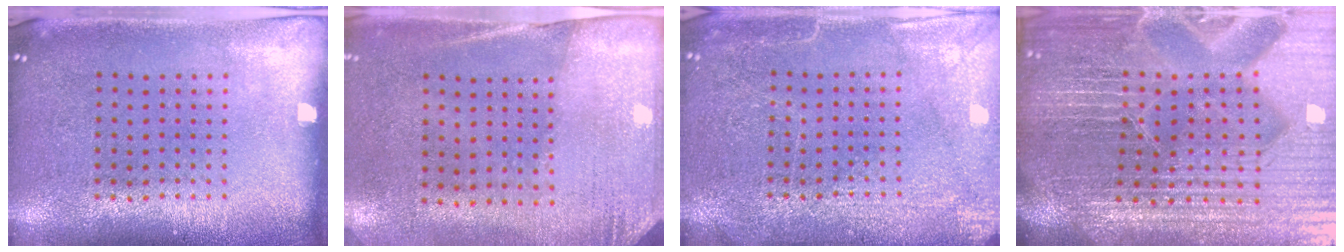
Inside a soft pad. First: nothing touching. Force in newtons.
{"total": 2.6, "press": 2.3, "slide": 1.3}
{"total": 4.0, "press": 3.9, "slide": 0.5}
{"total": 7.0, "press": 6.1, "slide": 3.4}